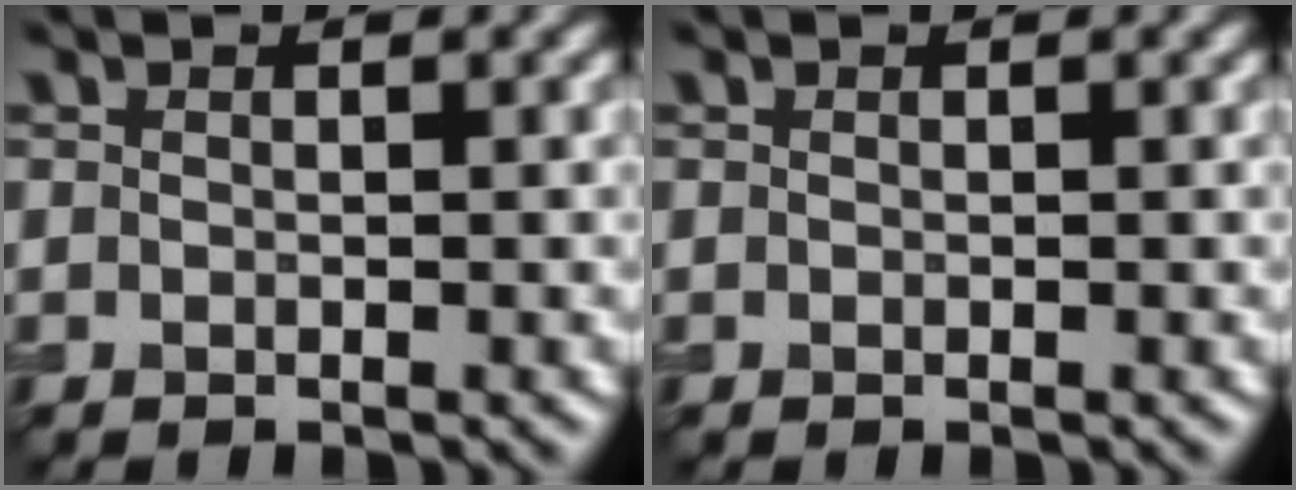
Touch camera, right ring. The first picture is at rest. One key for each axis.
{"total": 0.0}